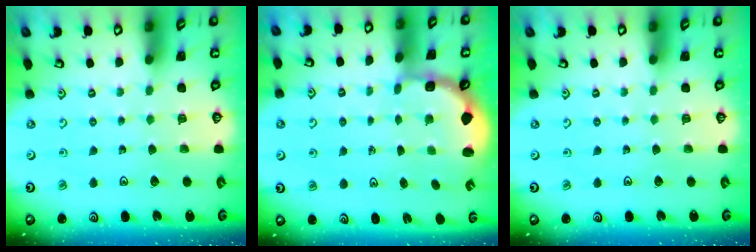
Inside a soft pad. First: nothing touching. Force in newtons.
{"total": 2.6, "press": 1.9, "slide": 1.8}
{"total": 0.0}